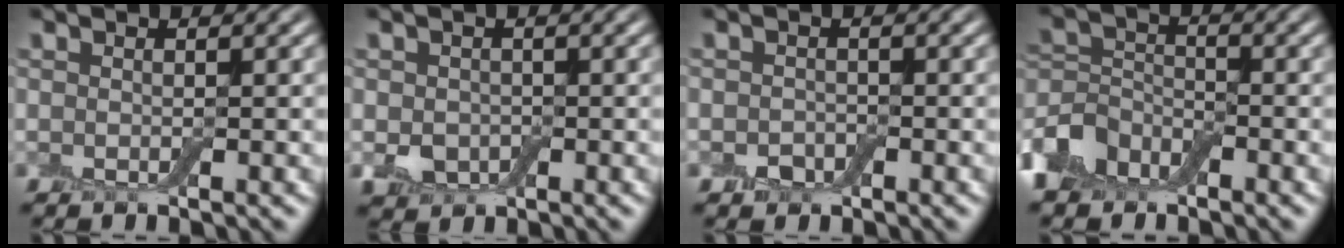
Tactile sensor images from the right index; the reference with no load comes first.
{"total": 2.6, "force": [-0.4, 2.1, 1.4], "torque": [-0.028, -0.005, -0.011]}
{"total": 1.3, "force": [-0.7, 1.0, 0.5], "torque": [-0.005, 0.000, -0.015]}
{"total": 5.2, "force": [-3.0, 3.3, 2.5], "torque": [-0.052, -0.004, -0.074]}